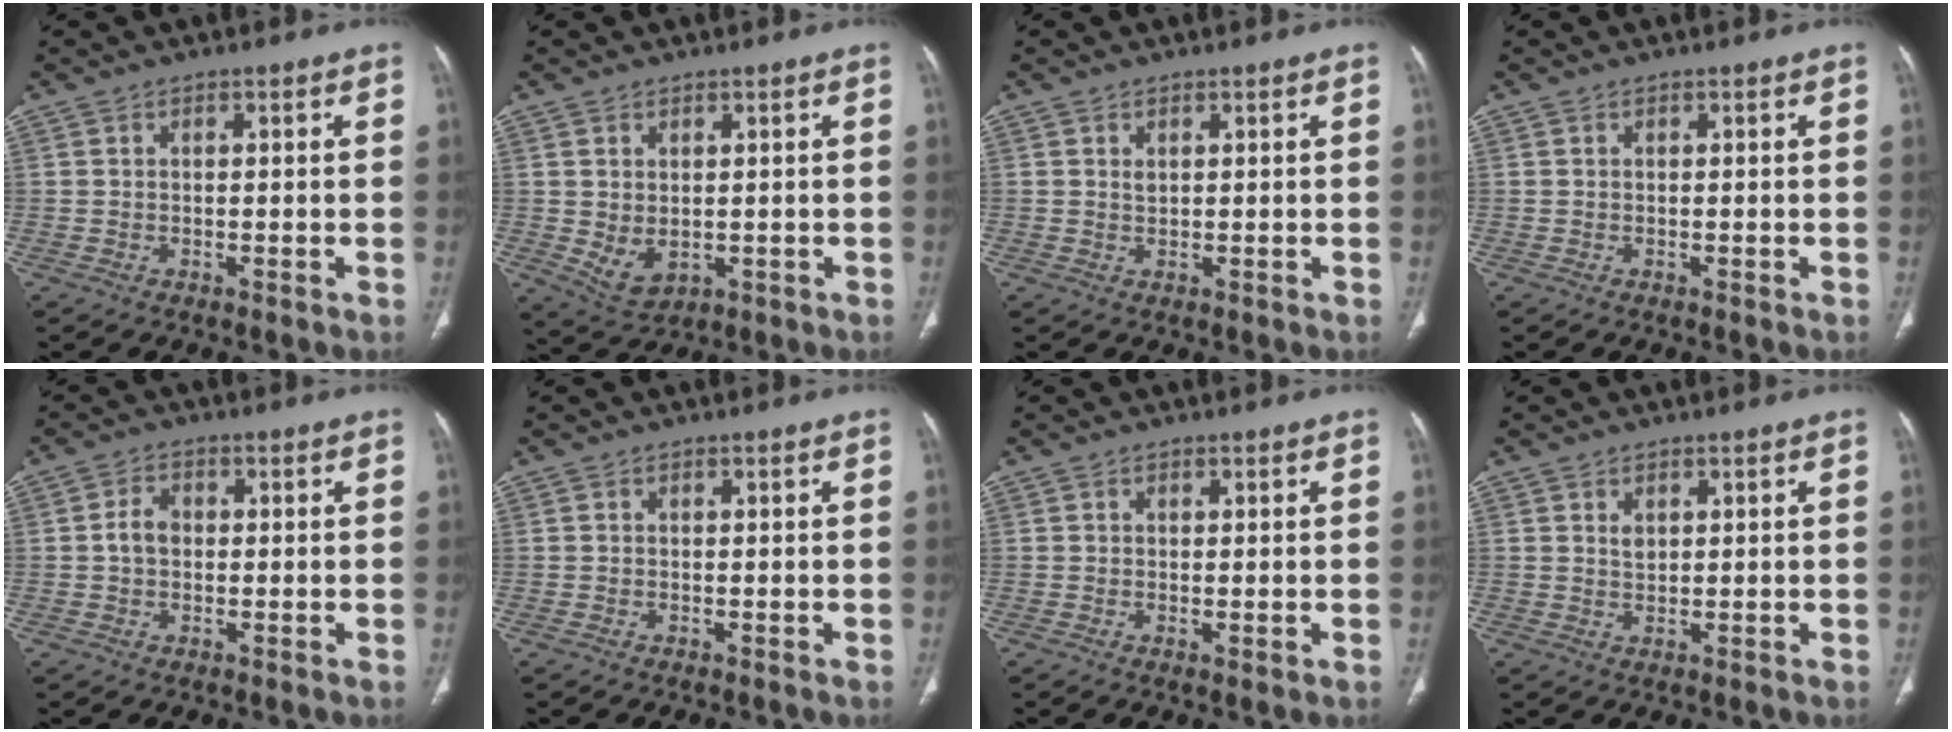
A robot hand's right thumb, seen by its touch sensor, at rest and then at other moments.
{"total": 5.1, "force": [-0.2, 3.5, 3.7], "torque": [-0.063, -0.010, 0.017]}
{"total": 0.9, "force": [0.4, 0.5, 0.6], "torque": [-0.006, -0.002, 0.010]}
{"total": 0.0}
{"total": 3.5, "force": [0.0, 2.6, 2.4], "torque": [-0.040, 0.012, -0.005]}
{"total": 0.0}
{"total": 0.9, "force": [-0.1, 0.4, 0.9], "torque": [-0.019, -0.005, -0.001]}
{"total": 1.6, "force": [0.7, 1.0, 1.0], "torque": [-0.011, -0.005, 0.016]}